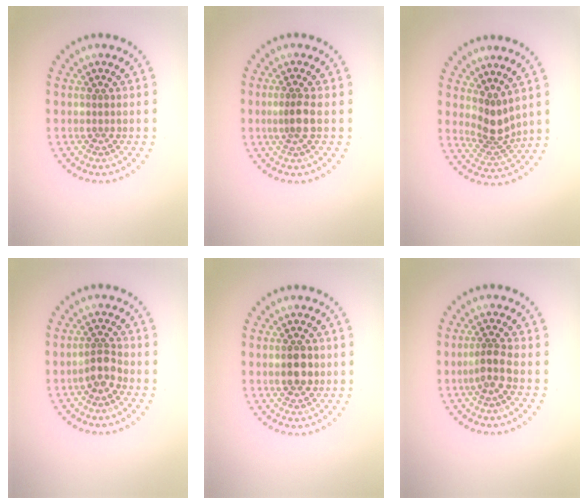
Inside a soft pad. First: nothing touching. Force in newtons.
{"total": 2.1, "press": 1.7, "slide": 1.1}
{"total": 2.9, "press": 2.2, "slide": 2.0}
{"total": 2.2, "press": 1.7, "slide": 1.3}
{"total": 2.7, "press": 2.7, "slide": 0.0}
{"total": 2.2, "press": 1.7, "slide": 1.4}